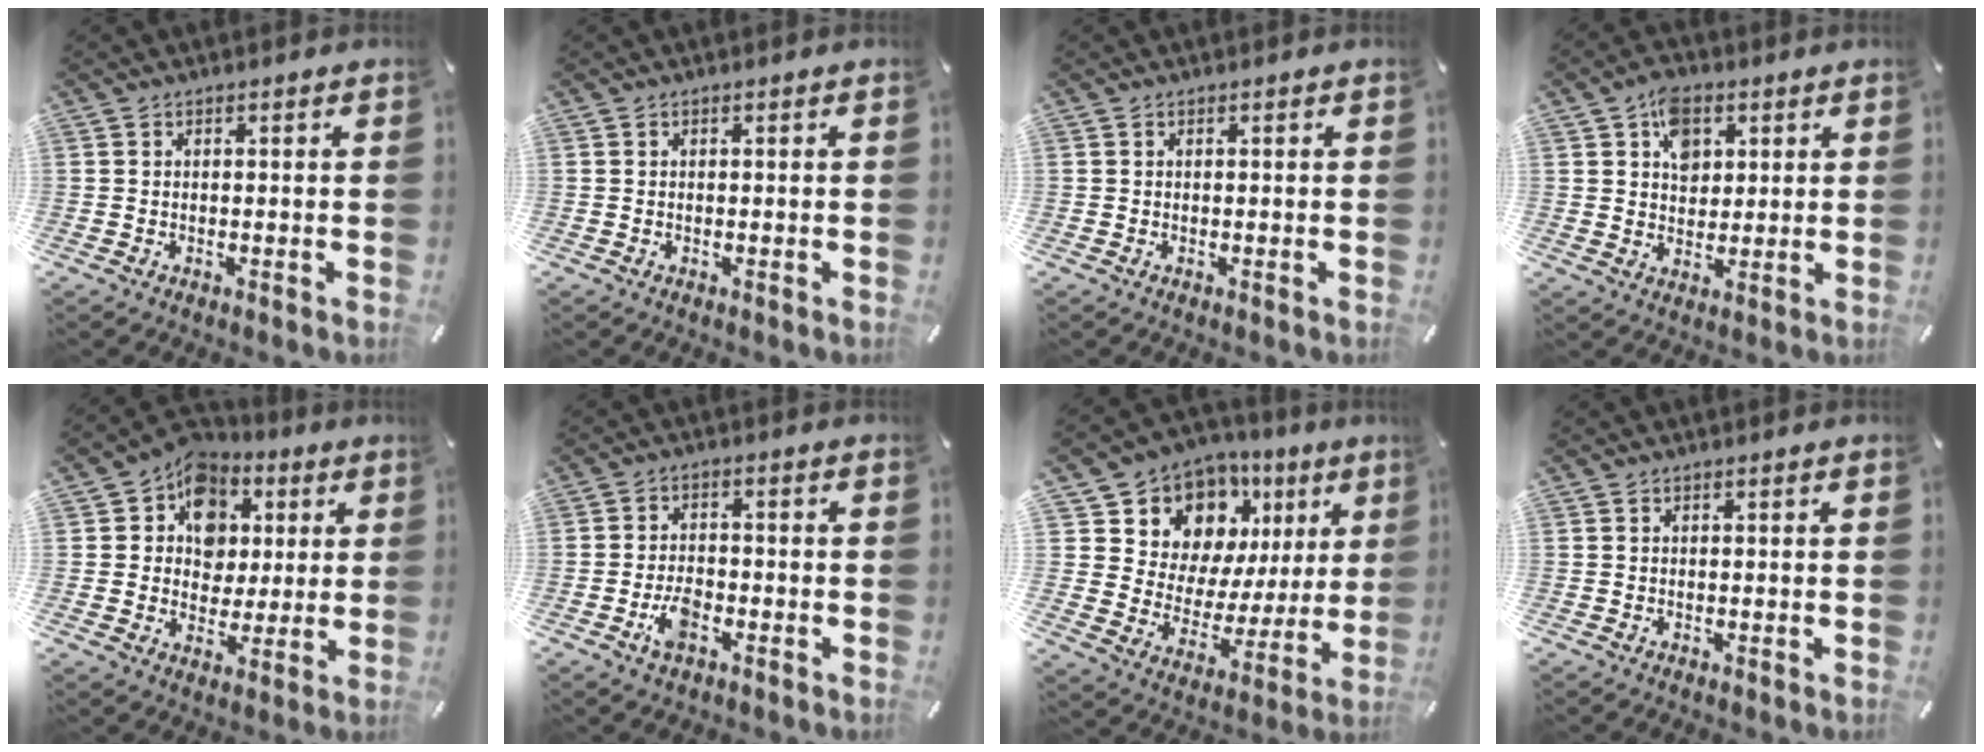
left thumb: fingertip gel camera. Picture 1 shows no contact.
{"total": 0.0}
{"total": 0.0}
{"total": 7.5, "force": [2.9, 5.8, 3.7], "torque": [-0.047, 0.000, 0.049]}
{"total": 11.3, "force": [2.6, 10.2, 3.9], "torque": [-0.058, -0.017, 0.050]}
{"total": 5.7, "force": [-2.7, 3.2, 3.8], "torque": [-0.078, 0.012, -0.050]}
{"total": 12.0, "force": [8.0, 8.7, 2.4], "torque": [-0.042, -0.083, 0.145]}
{"total": 0.0}